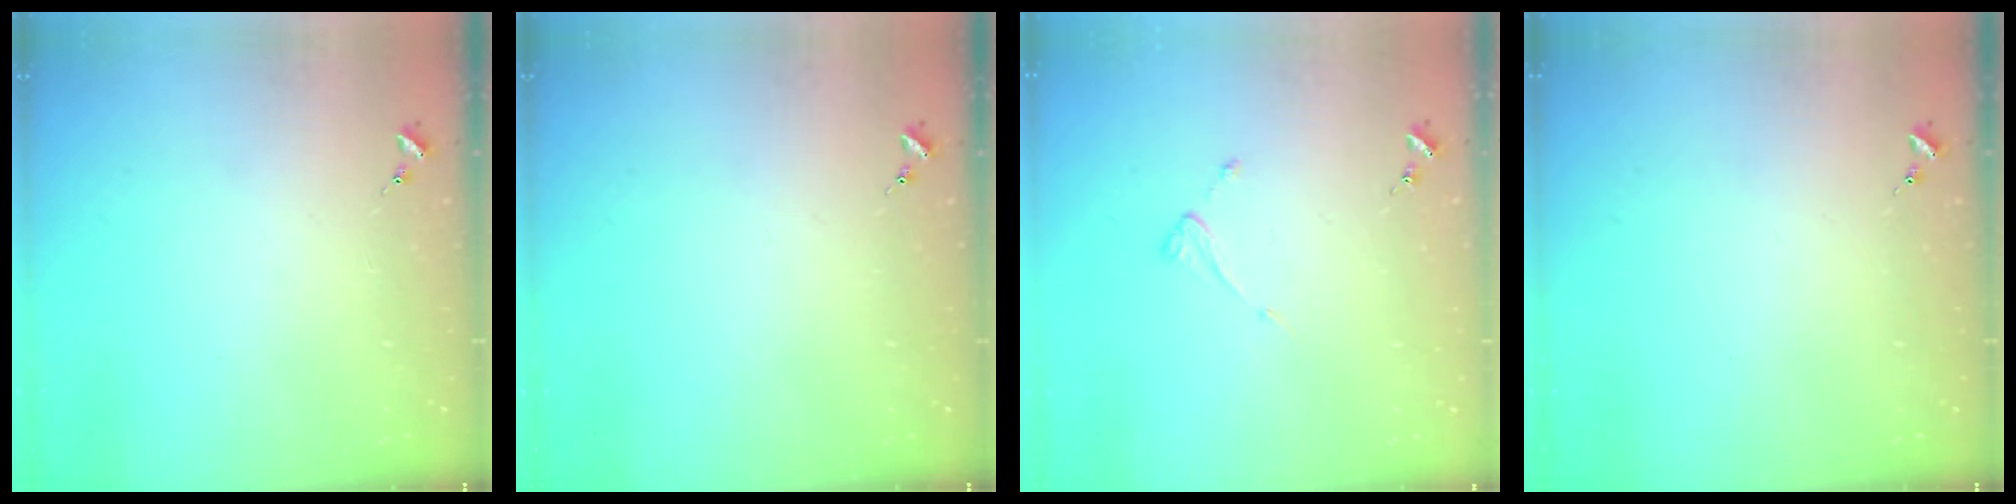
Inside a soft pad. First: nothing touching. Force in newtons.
{"total": 0.0}
{"total": 3.6, "press": 3.6, "slide": 0.2}
{"total": 0.0}